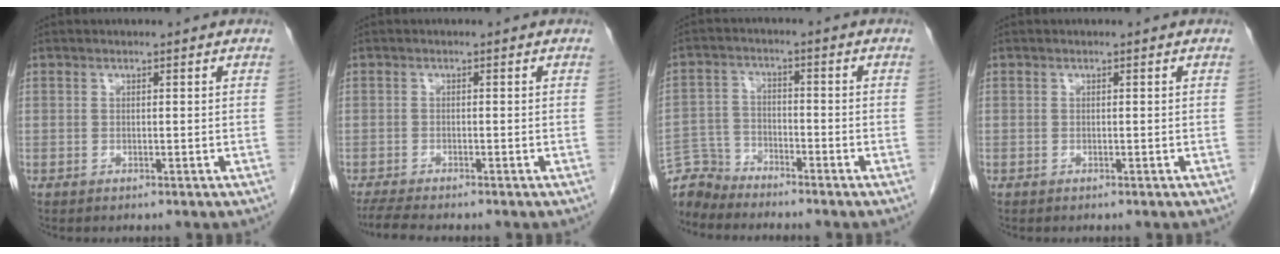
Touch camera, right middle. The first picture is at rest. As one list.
[{"total": 4.4, "force": [-3.9, 0.1, 2.1], "torque": [-0.041, -0.016, -0.066]}, {"total": 5.9, "force": [-5.7, 0.9, -1.0], "torque": [0.018, 0.004, -0.112]}, {"total": 0.0}]